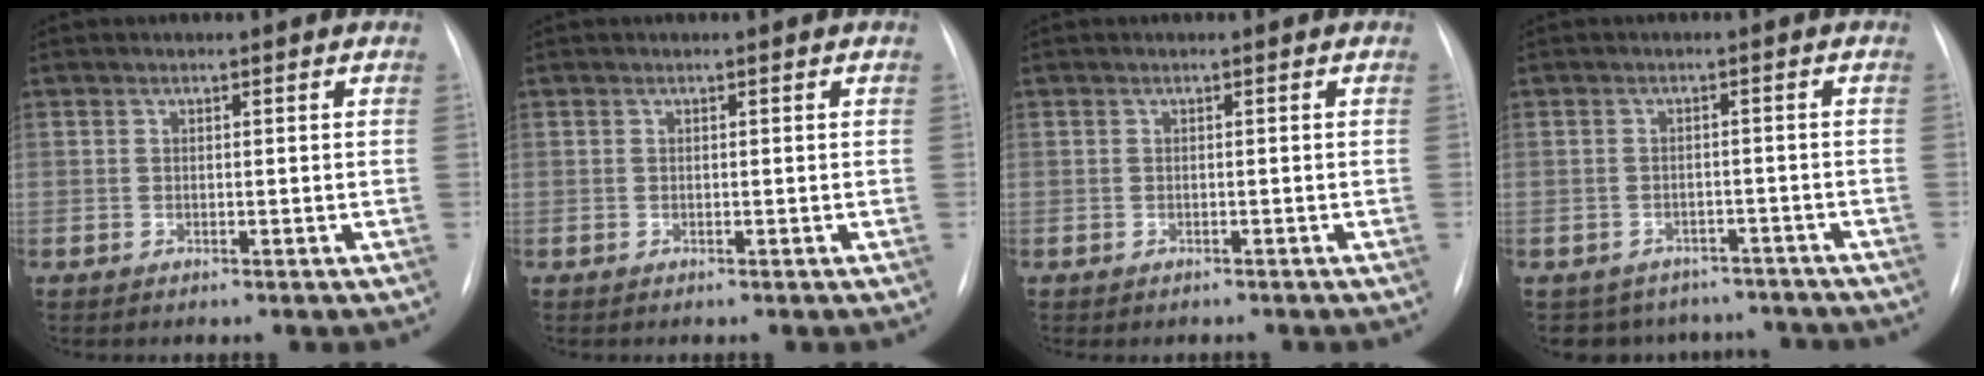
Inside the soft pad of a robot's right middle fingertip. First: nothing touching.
{"total": 0.0}
{"total": 1.0, "force": [-0.9, 0.5, 0.2], "torque": [-0.009, 0.000, -0.011]}
{"total": 8.7, "force": [-7.5, 4.5, 0.4], "torque": [0.000, 0.021, -0.085]}